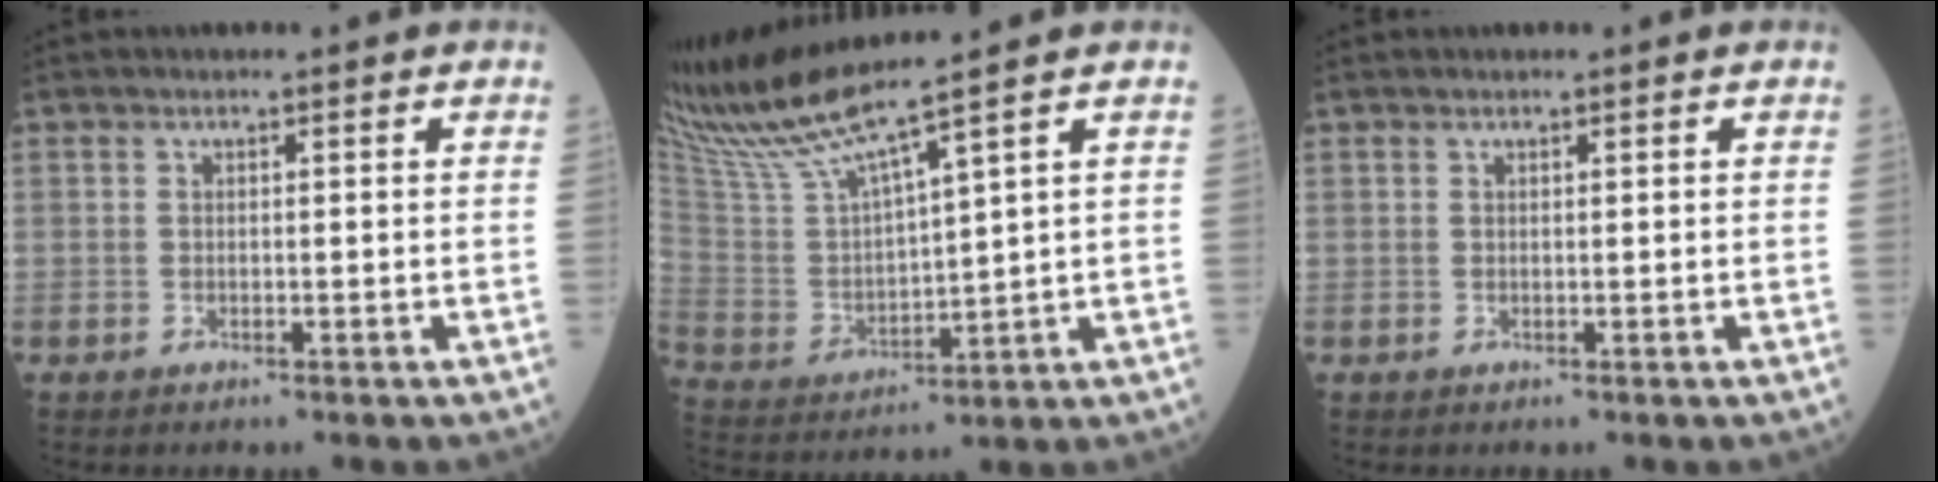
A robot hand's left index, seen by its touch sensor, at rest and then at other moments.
{"total": 11.1, "force": [9.5, -2.2, 5.2], "torque": [-0.120, -0.007, 0.197]}
{"total": 0.0}